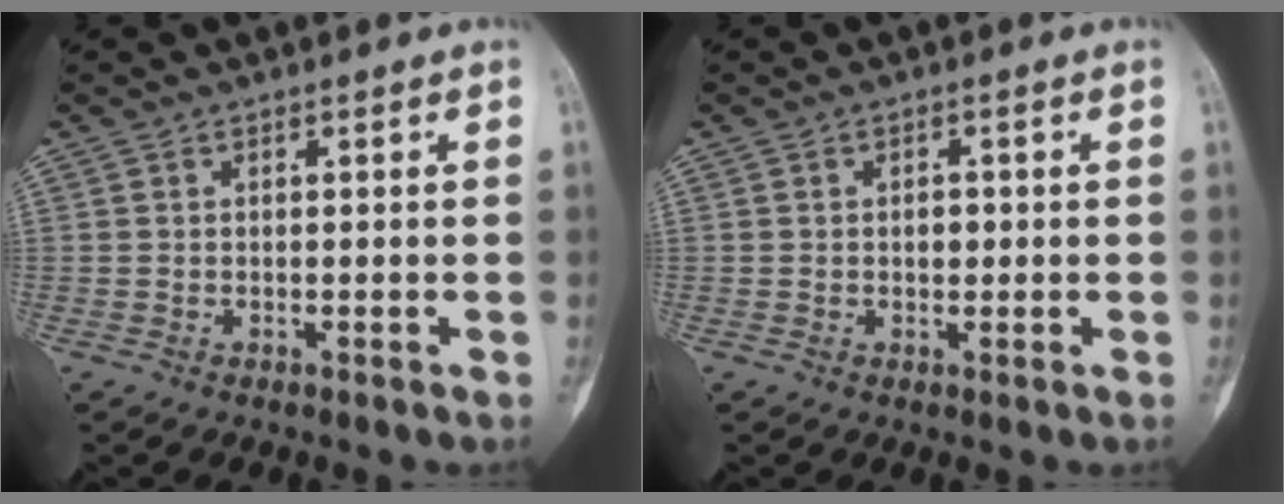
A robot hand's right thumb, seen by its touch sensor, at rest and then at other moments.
{"total": 2.0, "force": [0.1, 1.3, 1.5], "torque": [-0.012, 0.002, 0.002]}